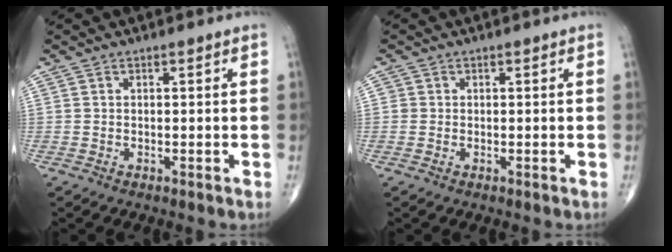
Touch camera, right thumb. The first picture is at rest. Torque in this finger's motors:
{"motor_torque": [0.08, 0.26, 0.25, -0.02, -0.05]}